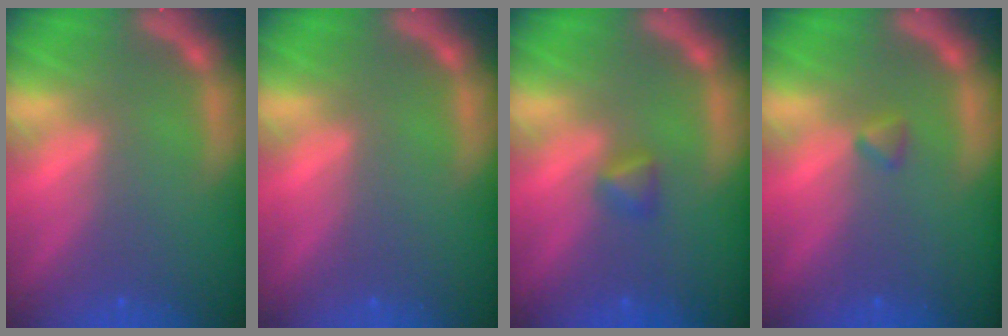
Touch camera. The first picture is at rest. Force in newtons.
{"total": 0.0}
{"total": 1.4}
{"total": 0.9}